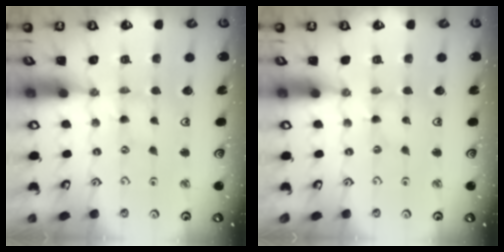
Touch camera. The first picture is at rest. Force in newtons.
{"total": 0.0}